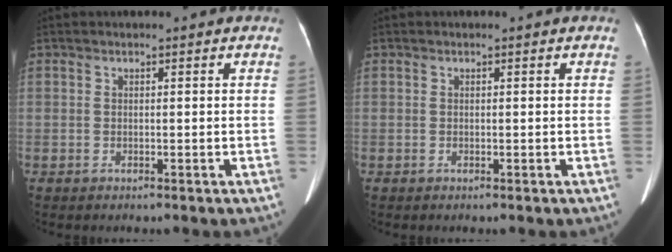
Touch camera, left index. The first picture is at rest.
{"total": 0.0}